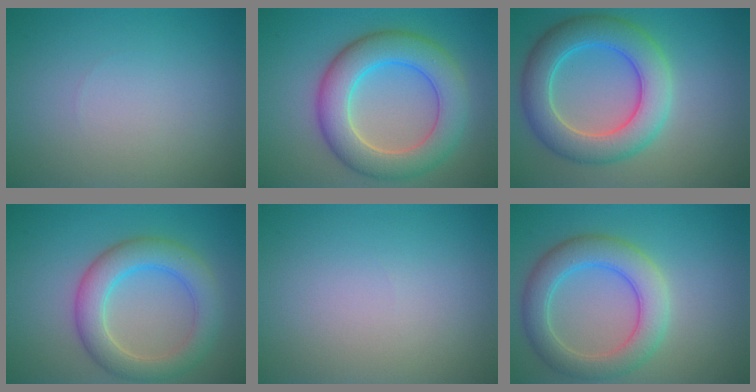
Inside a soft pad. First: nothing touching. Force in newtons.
{"total": 7.5, "press": 7.5, "slide": 0.6}
{"total": 7.1, "press": 7.1, "slide": 0.3}
{"total": 5.4, "press": 5.4, "slide": 0.1}
{"total": 0.0}
{"total": 5.4, "press": 5.4, "slide": 0.3}